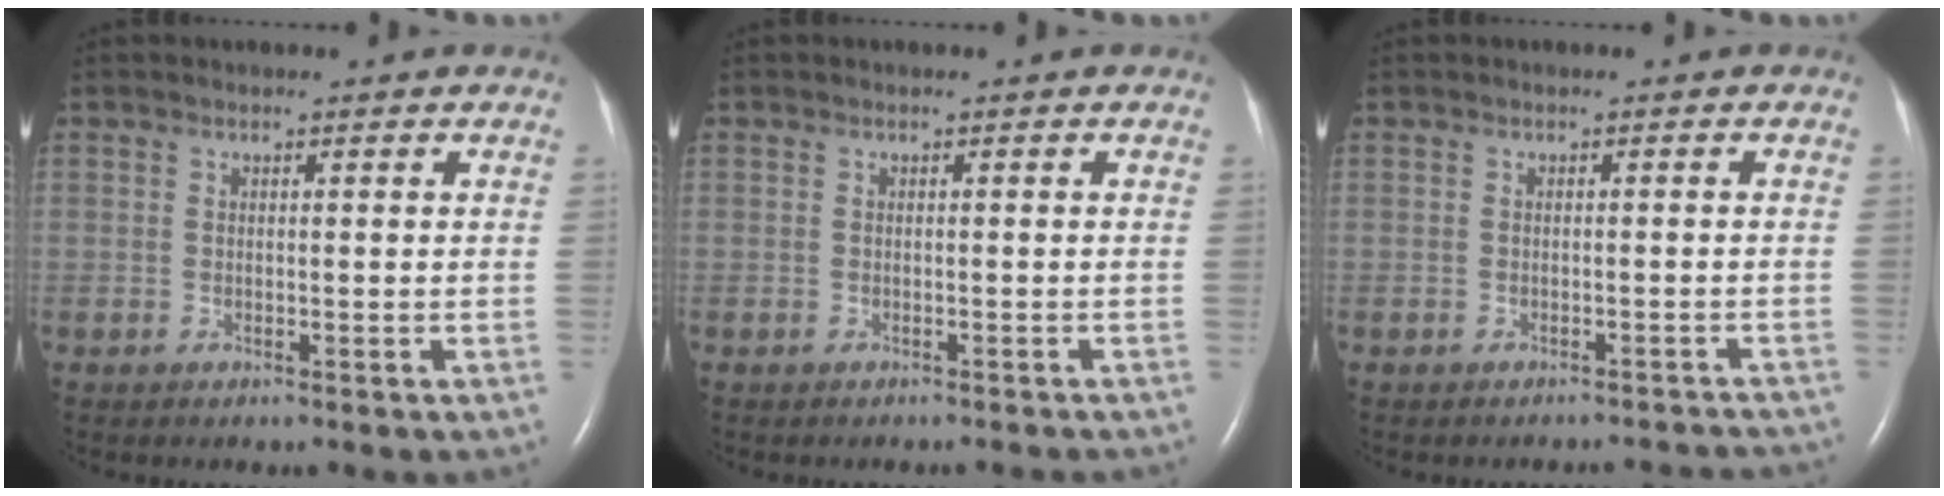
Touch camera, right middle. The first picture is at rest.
{"total": 2.1, "force": [-2.0, 0.4, 0.6], "torque": [-0.013, -0.003, -0.022]}
{"total": 5.1, "force": [-5.0, 1.1, 0.5], "torque": [-0.003, 0.002, -0.046]}